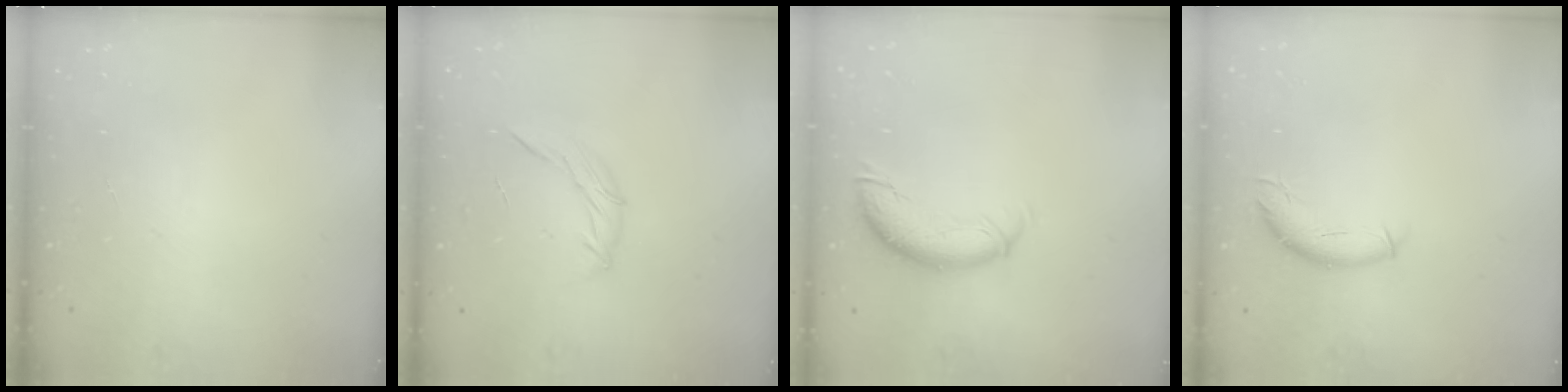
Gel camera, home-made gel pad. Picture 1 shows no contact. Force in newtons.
{"total": 6.7, "press": 6.6, "slide": 1.3}
{"total": 10.1, "press": 10.0, "slide": 0.7}
{"total": 8.3, "press": 8.3, "slide": 0.4}